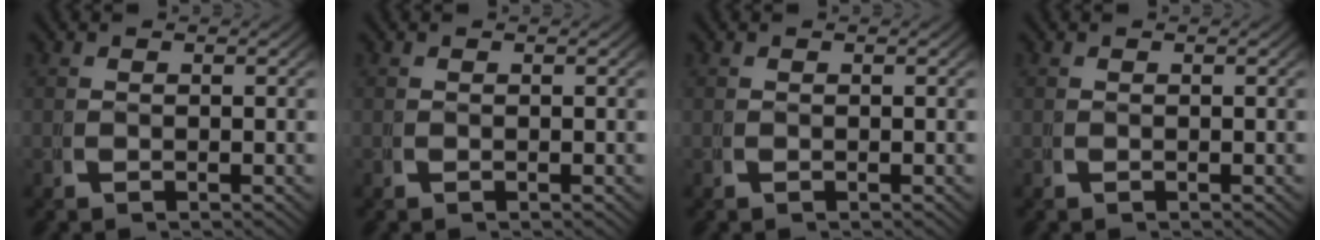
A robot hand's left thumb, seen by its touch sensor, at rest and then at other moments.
{"total": 0.0}
{"total": 0.0}
{"total": 0.0}